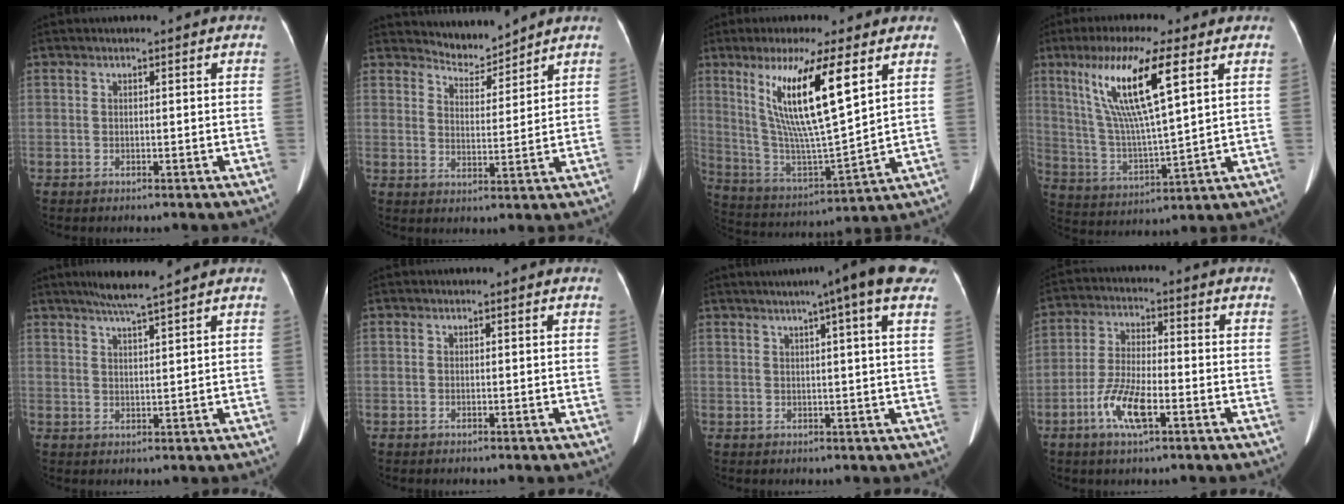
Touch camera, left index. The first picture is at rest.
{"total": 4.5, "force": [4.4, 0.3, -0.4], "torque": [0.002, -0.003, 0.078]}
{"total": 16.1, "force": [6.8, 1.4, 14.6], "torque": [-0.288, -0.010, 0.126]}
{"total": 14.6, "force": [6.3, 1.1, 13.1], "torque": [-0.270, 0.005, 0.119]}
{"total": 5.6, "force": [4.7, -0.7, 3.1], "torque": [-0.057, 0.010, 0.084]}
{"total": 0.0}
{"total": 11.1, "force": [7.5, 0.0, 8.1], "torque": [-0.110, 0.023, 0.076]}
{"total": 7.8, "force": [-3.5, 1.8, 6.7], "torque": [-0.140, -0.004, -0.068]}